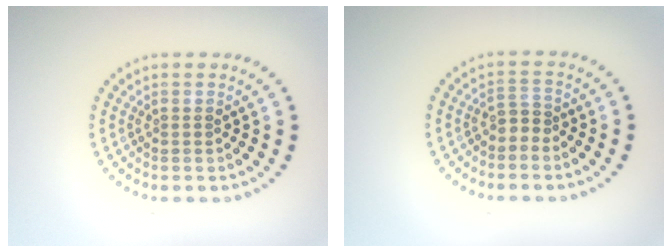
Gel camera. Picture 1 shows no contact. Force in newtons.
{"total": 1.4, "press": 1.0, "slide": 0.9}